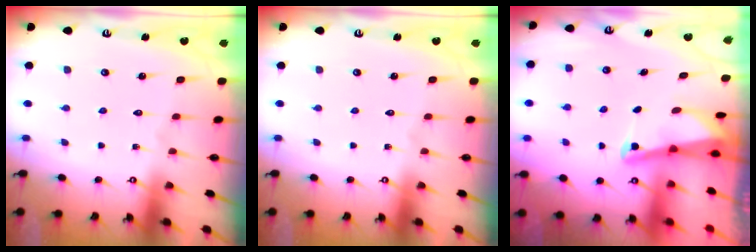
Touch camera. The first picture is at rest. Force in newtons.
{"total": 0.0}
{"total": 2.0, "press": 2.0, "slide": 0.3}